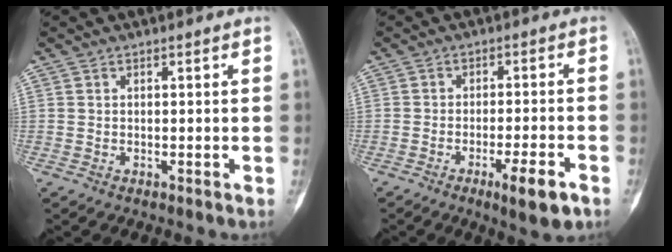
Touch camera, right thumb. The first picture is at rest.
{"total": 7.2, "force": [-3.7, 1.3, 6.0], "torque": [-0.092, 0.011, -0.052]}